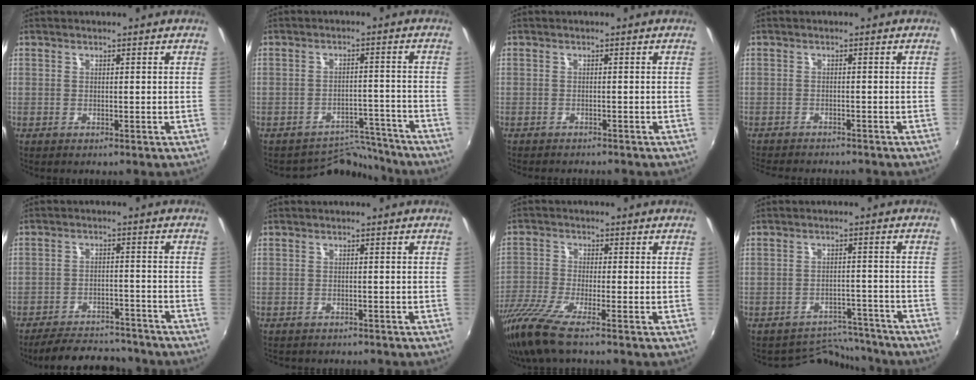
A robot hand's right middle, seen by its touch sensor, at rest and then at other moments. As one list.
[{"total": 7.1, "force": [-6.9, 1.6, -1.0], "torque": [0.014, 0.022, -0.101]}, {"total": 3.2, "force": [-3.0, 0.6, 1.0], "torque": [-0.027, -0.013, -0.045]}, {"total": 7.4, "force": [-6.8, 1.5, 2.5], "torque": [-0.065, -0.017, -0.104]}, {"total": 13.4, "force": [-11.9, 4.1, 4.6], "torque": [-0.109, 0.009, -0.162]}, {"total": 2.8, "force": [-2.6, 0.8, 0.7], "torque": [-0.021, -0.013, -0.035]}, {"total": 8.9, "force": [-6.8, 0.1, 5.8], "torque": [-0.136, -0.032, -0.132]}, {"total": 7.2, "force": [-6.9, 2.0, -1.0], "torque": [0.013, 0.019, -0.100]}]